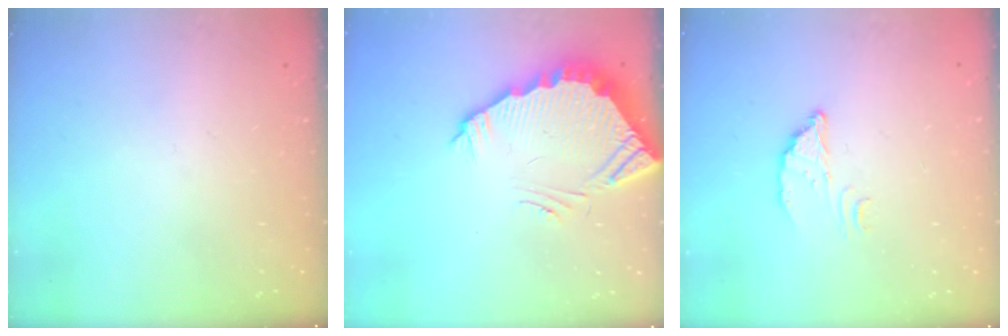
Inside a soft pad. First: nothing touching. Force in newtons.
{"total": 5.1, "press": 5.1, "slide": 0.3}
{"total": 2.8, "press": 2.8, "slide": 0.2}